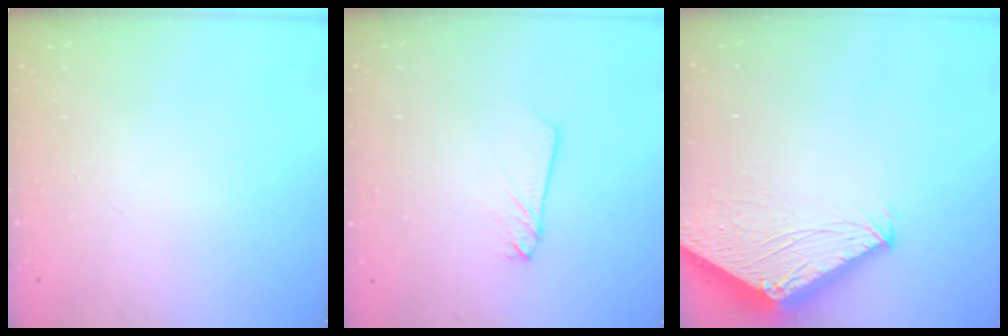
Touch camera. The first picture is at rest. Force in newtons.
{"total": 2.2, "press": 2.2, "slide": 0.1}
{"total": 4.7, "press": 4.7, "slide": 0.1}